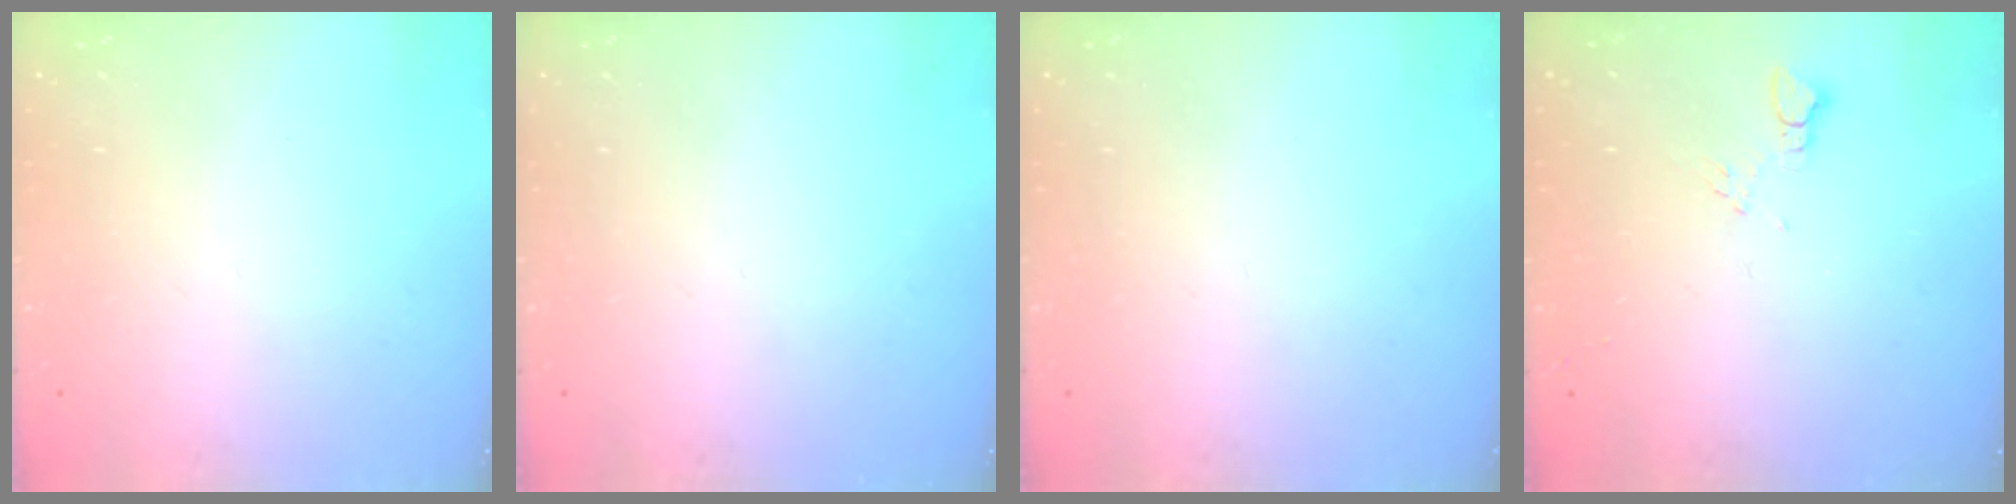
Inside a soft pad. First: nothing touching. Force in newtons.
{"total": 0.0}
{"total": 0.0}
{"total": 4.6, "press": 4.6, "slide": 0.6}